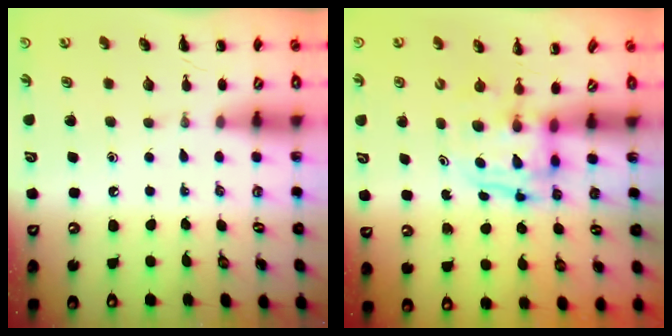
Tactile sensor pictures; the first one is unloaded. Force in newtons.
{"total": 4.0, "press": 3.9, "slide": 0.4}